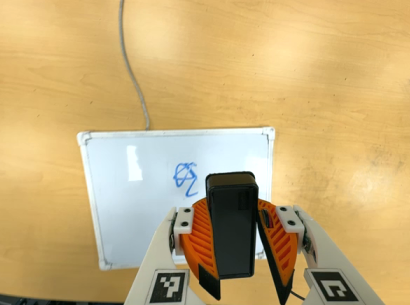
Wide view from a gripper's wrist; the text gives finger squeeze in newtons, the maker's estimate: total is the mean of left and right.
{"total": 8.5, "left": 9.3, "right": 7.6}